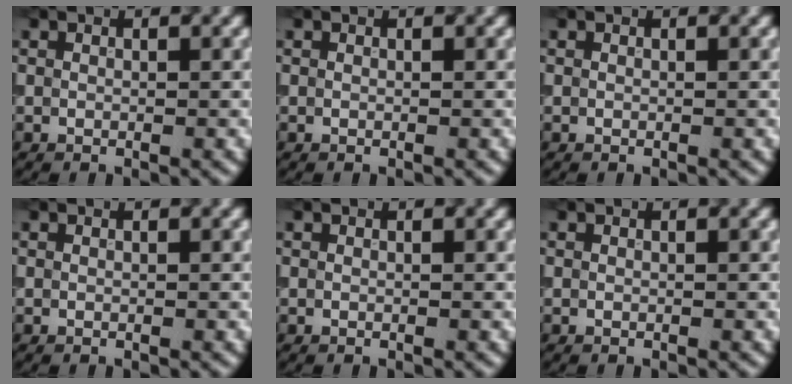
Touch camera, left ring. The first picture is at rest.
{"total": 0.0}
{"total": 0.0}
{"total": 0.0}
{"total": 0.0}
{"total": 0.0}